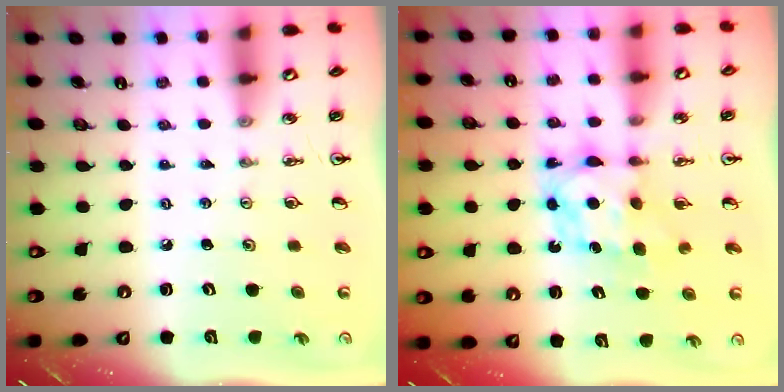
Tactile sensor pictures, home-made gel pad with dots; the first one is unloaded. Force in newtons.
{"total": 6.5, "press": 6.5, "slide": 0.3}